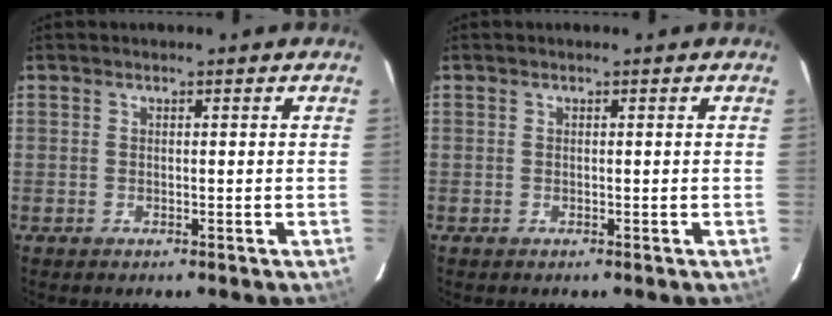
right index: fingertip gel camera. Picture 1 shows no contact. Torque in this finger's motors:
{"motor_torque": [0.00, 0.00, 0.00, 0.00]}